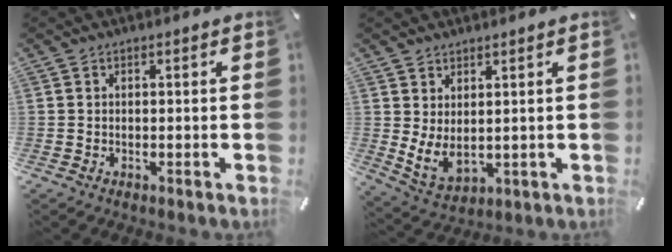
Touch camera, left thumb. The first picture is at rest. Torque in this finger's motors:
{"motor_torque": [1.71, 1.95, 0.94, -0.57, 0.38]}